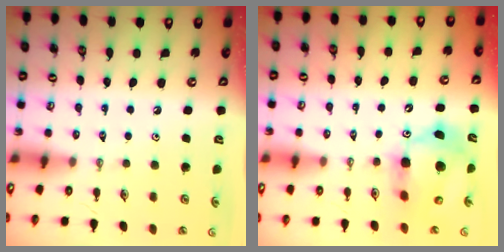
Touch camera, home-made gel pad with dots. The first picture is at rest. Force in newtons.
{"total": 12.3, "press": 12.2, "slide": 1.8}